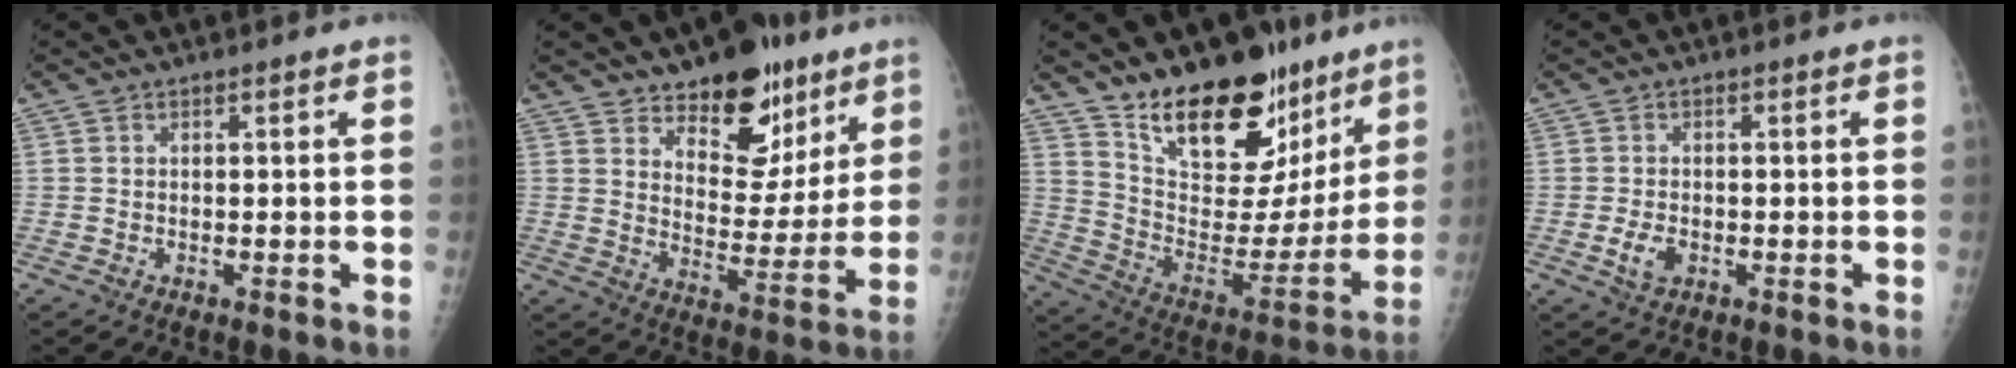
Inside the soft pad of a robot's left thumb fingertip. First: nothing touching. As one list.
[{"total": 15.6, "force": [10.3, 8.3, 8.2], "torque": [-0.056, -0.063, 0.161]}, {"total": 25.1, "force": [17.0, 12.1, 13.9], "torque": [-0.161, -0.093, 0.277]}, {"total": 3.2, "force": [-0.9, 2.1, 2.2], "torque": [-0.040, 0.000, -0.014]}]